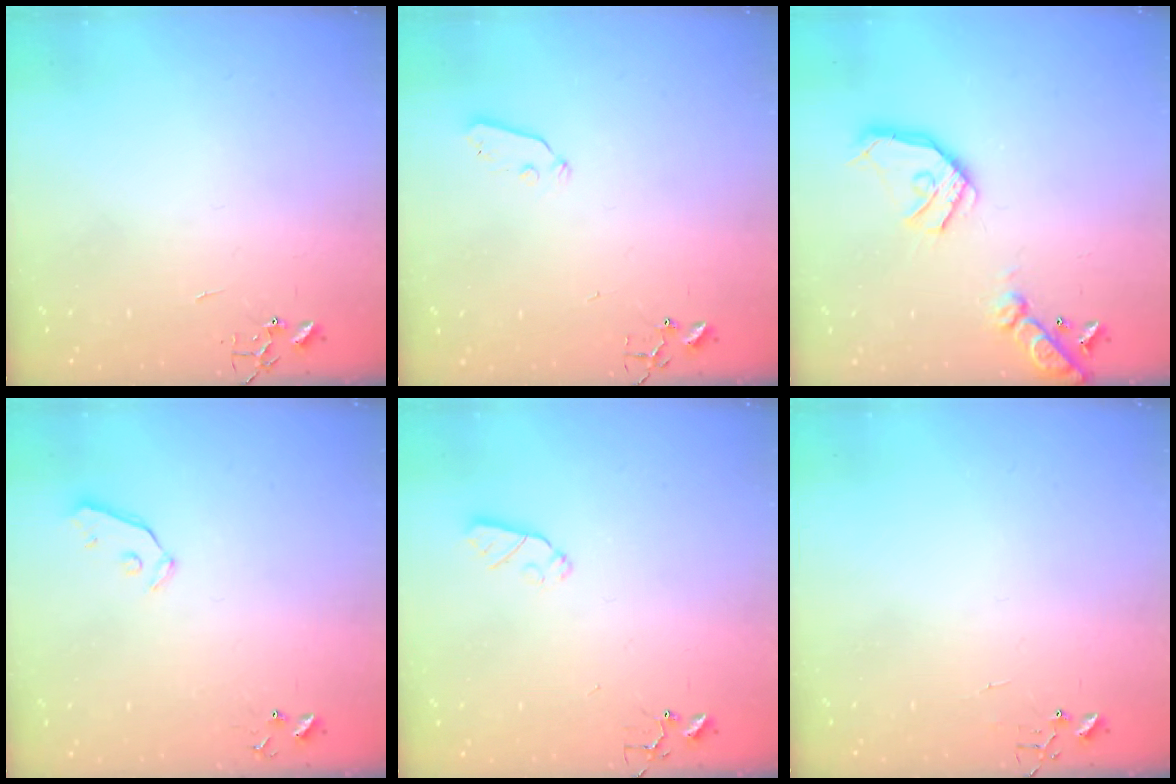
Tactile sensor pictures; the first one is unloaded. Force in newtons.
{"total": 3.2, "press": 3.2, "slide": 0.5}
{"total": 17.3, "press": 17.0, "slide": 2.8}
{"total": 4.0, "press": 3.9, "slide": 0.7}
{"total": 6.2, "press": 6.2, "slide": 0.3}
{"total": 5.0, "press": 5.0, "slide": 0.4}